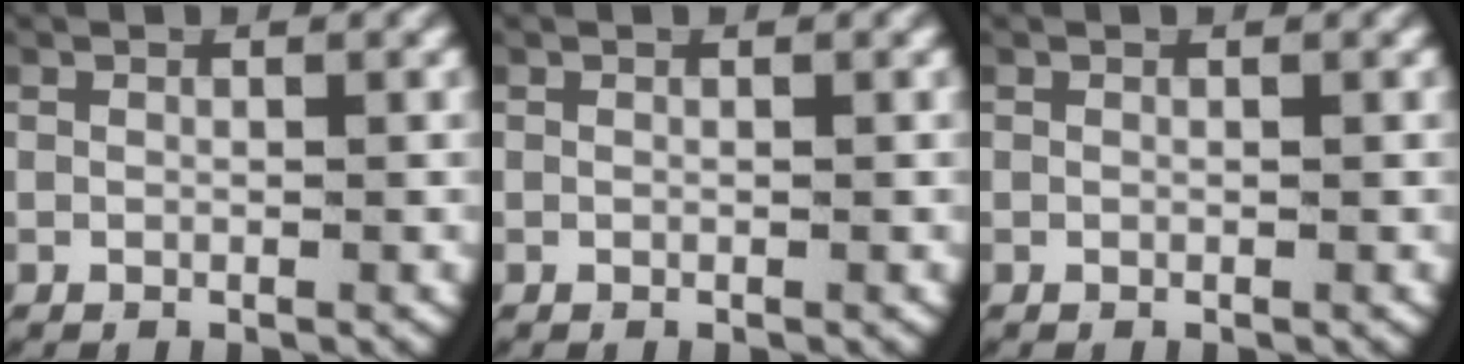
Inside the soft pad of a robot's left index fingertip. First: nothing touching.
{"total": 0.0}
{"total": 0.0}